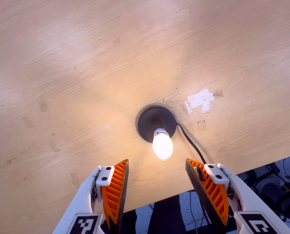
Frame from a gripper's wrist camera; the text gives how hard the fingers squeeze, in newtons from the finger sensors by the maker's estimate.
{"total": 0.0}